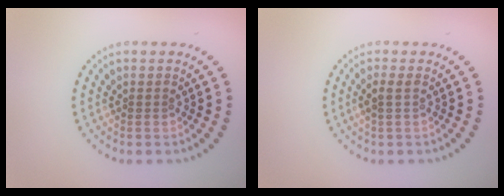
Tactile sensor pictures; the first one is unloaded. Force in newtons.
{"total": 1.1, "press": 1.1, "slide": 0.4}